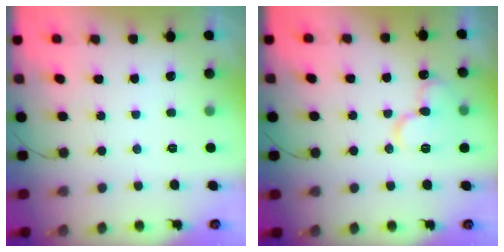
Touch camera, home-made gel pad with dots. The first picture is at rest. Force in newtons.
{"total": 12.9, "press": 12.8, "slide": 1.7}